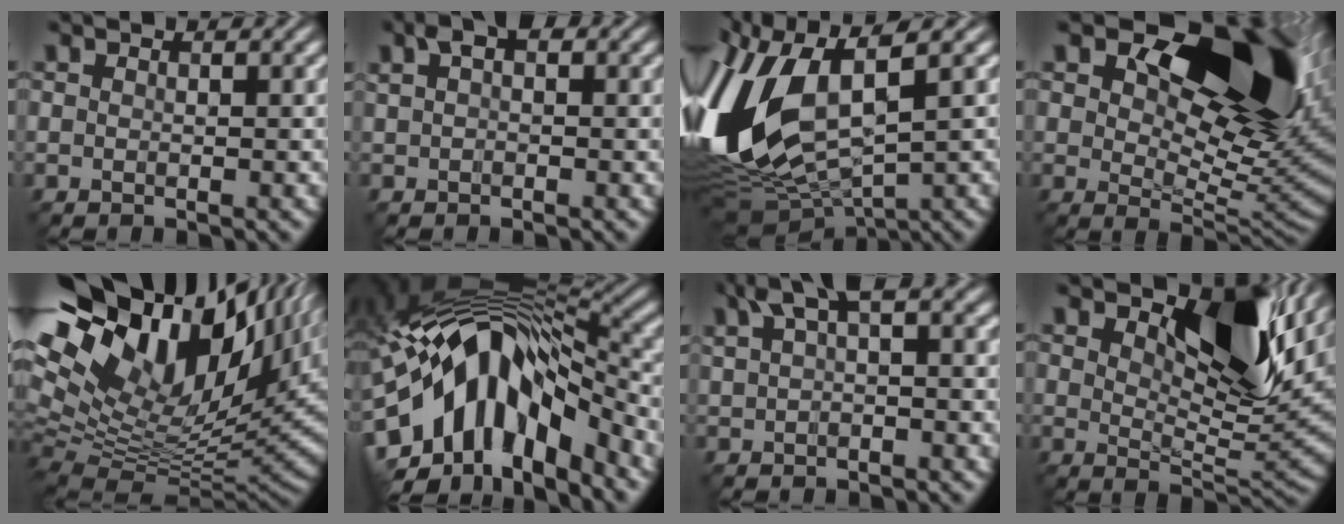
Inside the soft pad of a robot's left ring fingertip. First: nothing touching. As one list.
[{"total": 2.1, "force": [1.0, 1.0, 1.5], "torque": [-0.023, 0.009, 0.014]}, {"total": 13.4, "force": [1.8, 6.5, 11.6], "torque": [-0.276, 0.000, 0.041]}, {"total": 16.3, "force": [6.7, 7.9, 12.6], "torque": [-0.163, 0.007, 0.102]}, {"total": 19.9, "force": [8.8, 9.9, 14.9], "torque": [-0.275, 0.034, 0.163]}, {"total": 15.1, "force": [-4.3, 7.9, 12.2], "torque": [-0.197, 0.029, -0.081]}, {"total": 3.7, "force": [1.7, 1.1, 3.1], "torque": [-0.052, 0.012, 0.026]}, {"total": 8.7, "force": [4.3, 3.5, 6.7], "torque": [-0.102, -0.006, 0.070]}]